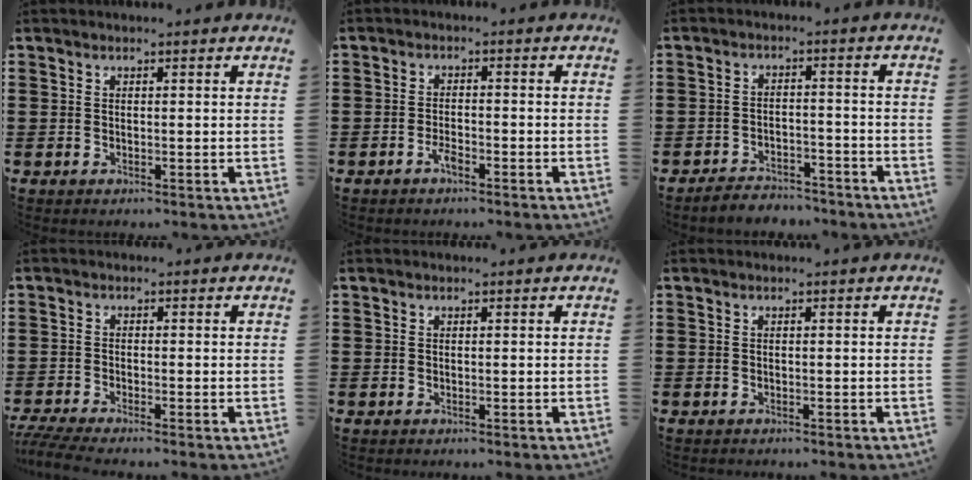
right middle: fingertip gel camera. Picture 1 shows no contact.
{"total": 2.0, "force": [-1.4, 0.5, 1.3], "torque": [-0.032, -0.002, -0.029]}
{"total": 3.5, "force": [-3.5, 0.6, -0.1], "torque": [-0.005, 0.004, -0.074]}
{"total": 2.5, "force": [-2.2, 0.0, 1.3], "torque": [-0.035, -0.007, -0.046]}
{"total": 0.0}
{"total": 0.0}